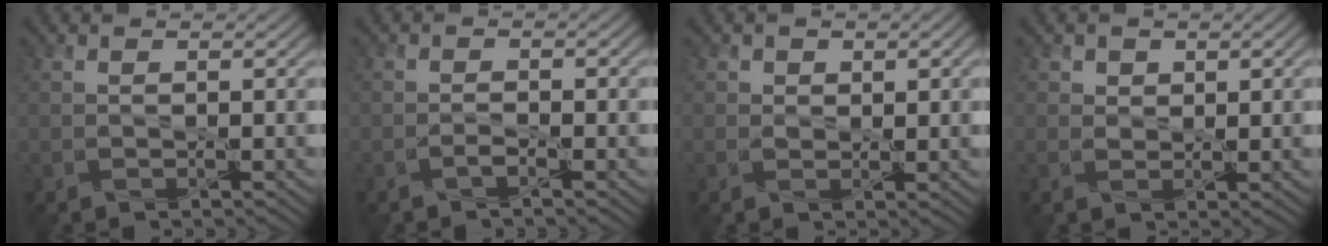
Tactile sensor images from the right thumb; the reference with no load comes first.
{"total": 1.3, "force": [-1.1, 0.0, 0.7], "torque": [-0.015, 0.006, -0.020]}
{"total": 1.6, "force": [0.7, 1.2, 0.7], "torque": [-0.016, -0.002, 0.008]}
{"total": 1.9, "force": [1.0, 1.5, 0.6], "torque": [-0.020, -0.005, 0.016]}